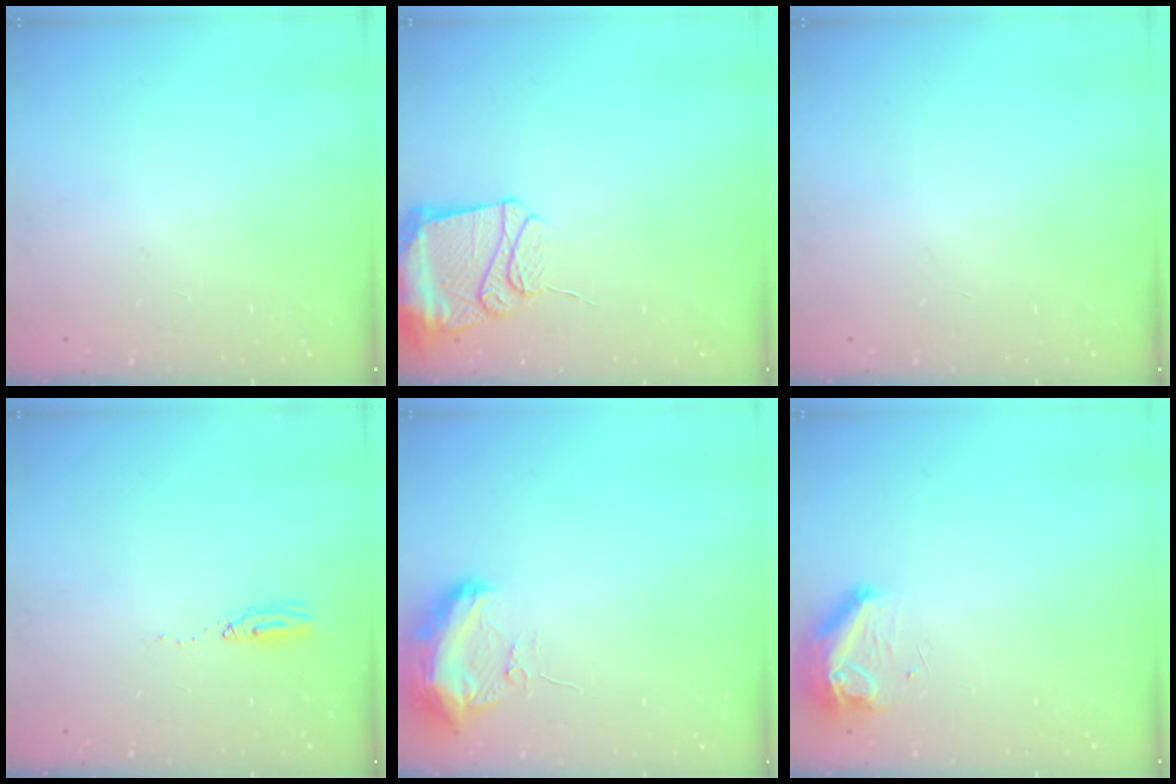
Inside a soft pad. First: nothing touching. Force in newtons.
{"total": 12.8, "press": 12.8, "slide": 1.1}
{"total": 0.0}
{"total": 9.3, "press": 5.1, "slide": 7.7}
{"total": 10.0, "press": 10.0, "slide": 0.8}
{"total": 8.4, "press": 8.2, "slide": 1.9}